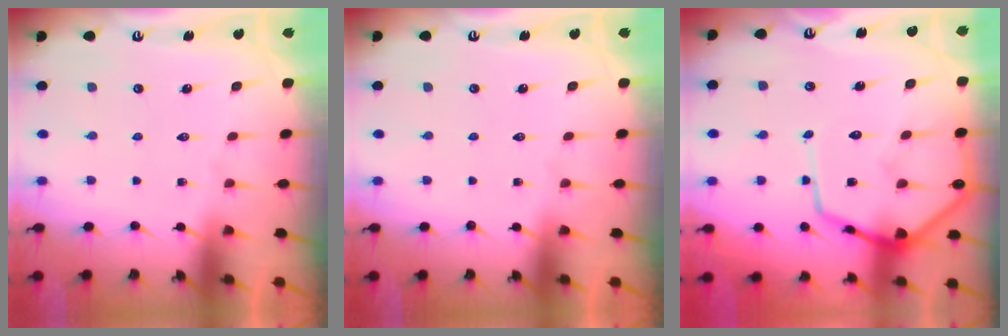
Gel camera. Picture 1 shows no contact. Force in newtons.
{"total": 0.0}
{"total": 14.3, "press": 14.2, "slide": 1.4}